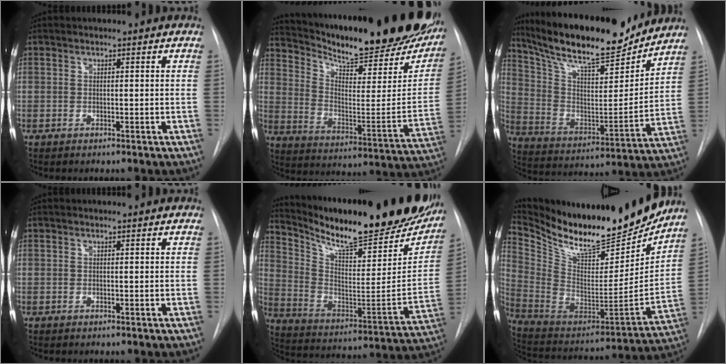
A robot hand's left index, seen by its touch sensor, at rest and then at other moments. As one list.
[{"total": 31.2, "force": [26.1, 6.2, 16.0], "torque": [-0.258, -0.076, 0.350]}, {"total": 21.1, "force": [18.5, 3.5, 9.6], "torque": [-0.176, -0.008, 0.305]}, {"total": 0.0}, {"total": 30.0, "force": [24.8, 5.7, 15.9], "torque": [-0.260, -0.060, 0.350]}, {"total": 24.6, "force": [21.5, 5.7, 10.5], "torque": [-0.196, -0.047, 0.345]}]